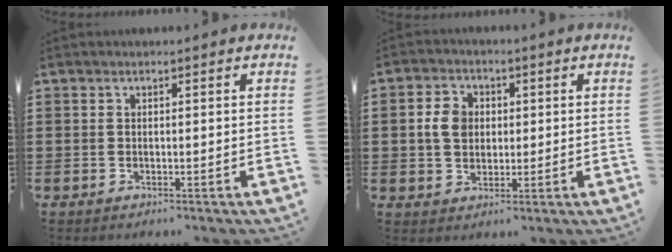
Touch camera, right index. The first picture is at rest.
{"total": 5.0, "force": [0.4, 3.9, 3.1], "torque": [-0.077, 0.013, 0.002]}